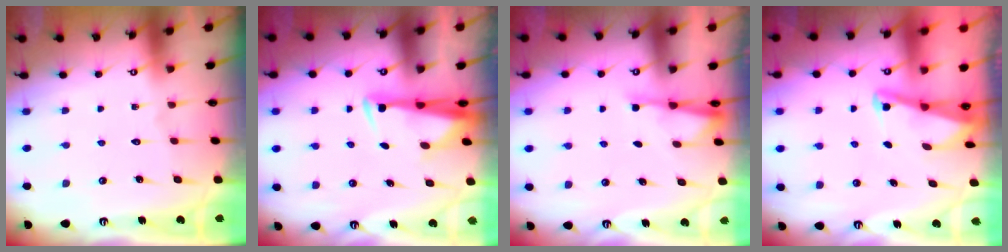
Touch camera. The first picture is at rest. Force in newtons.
{"total": 3.2, "press": 3.1, "slide": 0.7}
{"total": 2.1, "press": 2.1, "slide": 0.3}
{"total": 2.0, "press": 2.0, "slide": 0.4}